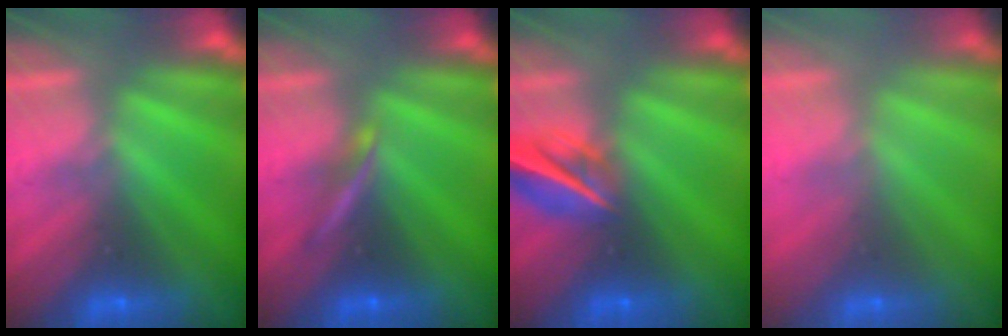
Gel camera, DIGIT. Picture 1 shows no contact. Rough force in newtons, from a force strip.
{"total": 2.2}
{"total": 7.0}
{"total": 2.6}